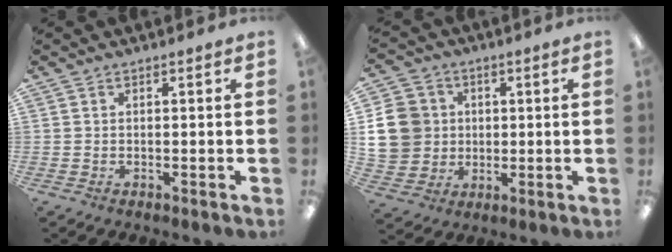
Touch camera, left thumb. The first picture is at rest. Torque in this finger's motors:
{"motor_torque": [0.90, 0.90, 0.60, -0.50, 0.01]}